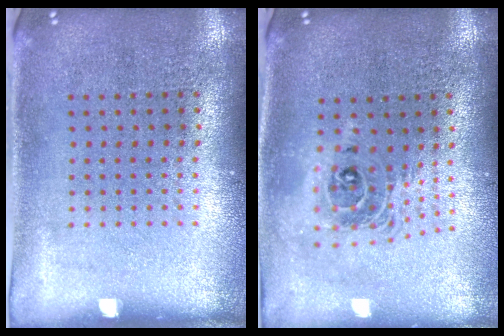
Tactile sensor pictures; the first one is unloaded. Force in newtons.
{"total": 1.9, "press": 1.5, "slide": 1.3}